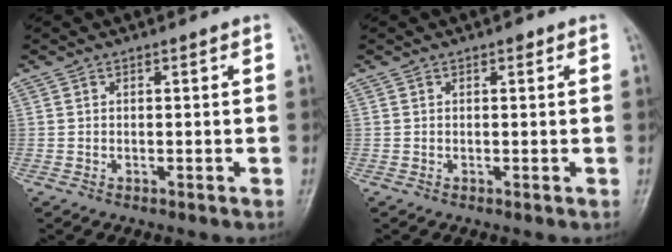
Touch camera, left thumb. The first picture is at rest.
{"total": 0.9, "force": [0.4, 0.5, 0.5], "torque": [-0.001, 0.000, 0.002]}